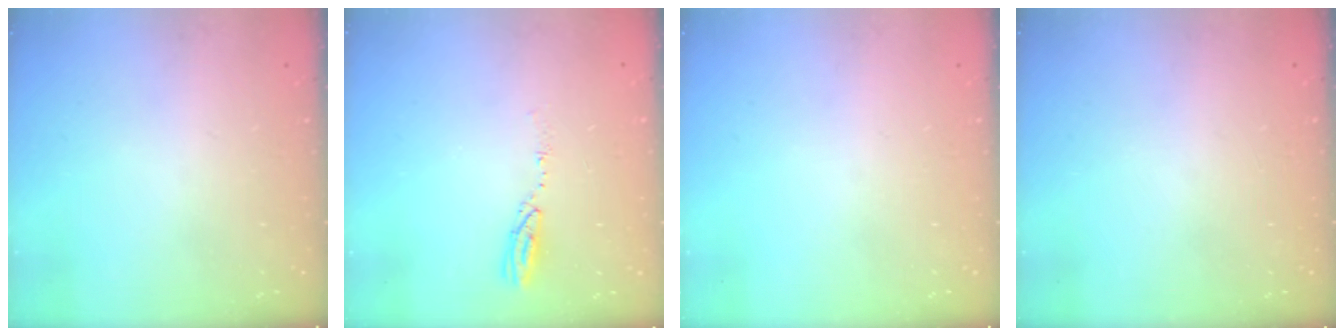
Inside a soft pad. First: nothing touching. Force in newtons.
{"total": 3.7, "press": 3.7, "slide": 0.2}
{"total": 0.0}
{"total": 0.0}